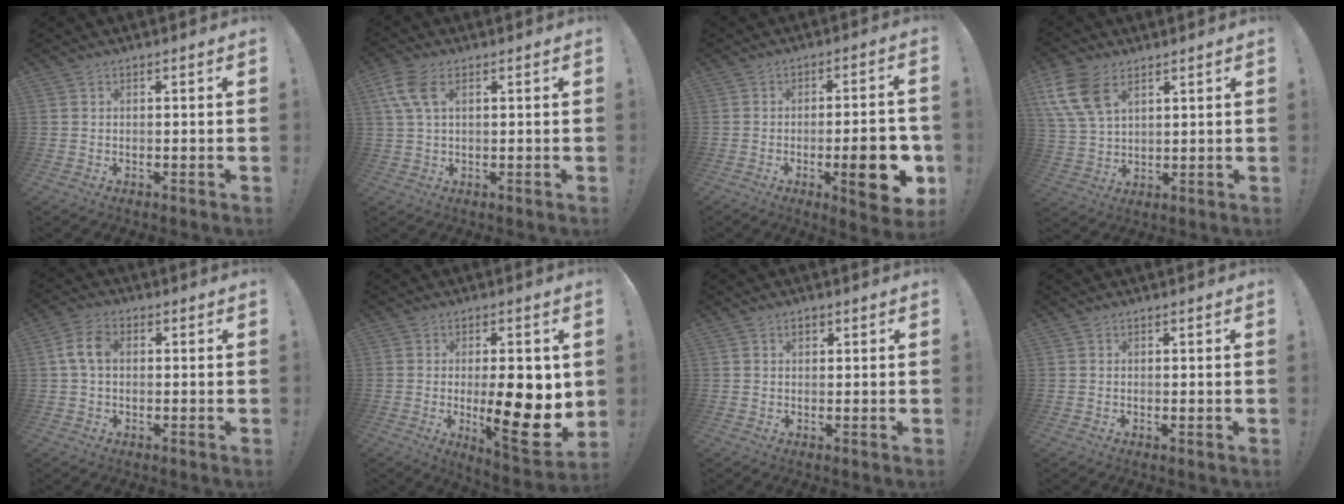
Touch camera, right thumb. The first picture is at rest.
{"total": 7.7, "force": [2.6, 4.3, 5.9], "torque": [-0.135, 0.004, 0.051]}
{"total": 14.3, "force": [-4.2, 3.9, 13.1], "torque": [-0.146, -0.002, -0.057]}
{"total": 12.6, "force": [6.3, 7.9, 7.6], "torque": [-0.161, -0.020, 0.124]}
{"total": 7.4, "force": [0.8, 4.7, 5.6], "torque": [-0.108, 0.010, 0.015]}
{"total": 16.8, "force": [-0.4, 4.5, 16.2], "torque": [-0.217, -0.025, 0.000]}
{"total": 1.6, "force": [0.8, 1.0, 1.0], "torque": [-0.006, -0.001, 0.012]}
{"total": 0.0}